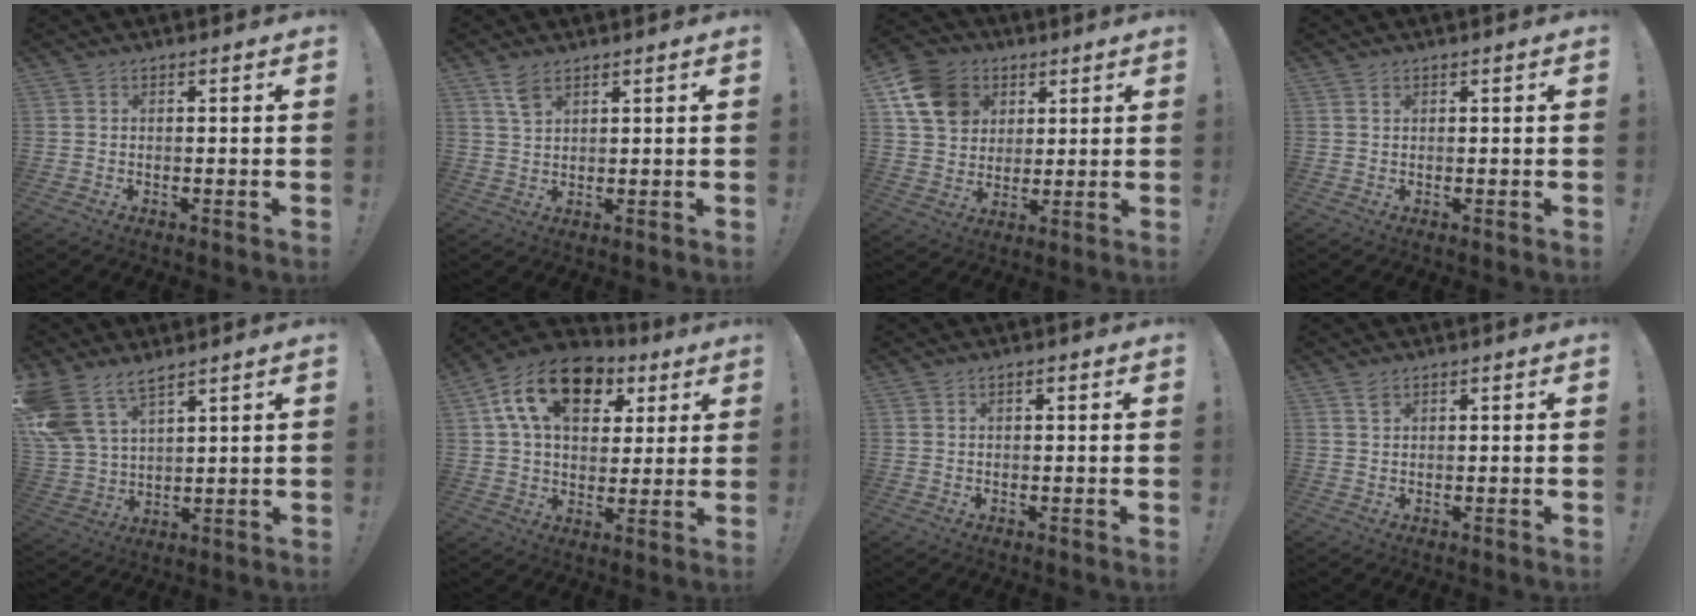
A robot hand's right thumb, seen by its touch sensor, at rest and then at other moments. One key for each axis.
{"total": 4.6, "fx": 2.9, "fy": 1.9, "fz": 3.0, "tx": -0.050, "ty": -0.012, "tz": 0.053}
{"total": 13.9, "fx": 5.7, "fy": 11.1, "fz": 6.0, "tx": -0.092, "ty": -0.018, "tz": 0.117}
{"total": 0.6, "fx": 0.4, "fy": 0.4, "fz": 0.2, "tx": 0.003, "ty": -0.003, "tz": 0.007}
{"total": 12.1, "fx": 8.8, "fy": 5.7, "fz": 5.9, "tx": -0.137, "ty": -0.051, "tz": 0.172}
{"total": 17.6, "fx": 8.0, "fy": 11.0, "fz": 11.1, "tx": -0.180, "ty": -0.028, "tz": 0.145}
{"total": 0.8, "fx": 0.3, "fy": 0.4, "fz": 0.6, "tx": -0.015, "ty": 0.003, "tz": 0.006}
{"total": 1.7, "fx": 1.2, "fy": 0.8, "fz": 0.9, "tx": -0.004, "ty": -0.006, "tz": 0.020}